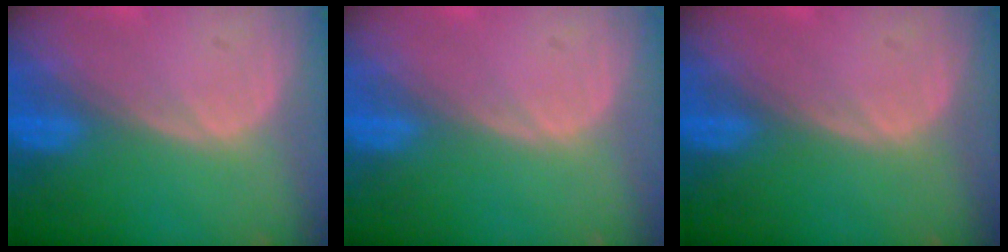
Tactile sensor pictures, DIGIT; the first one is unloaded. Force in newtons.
{"total": 0.0}
{"total": 0.0}